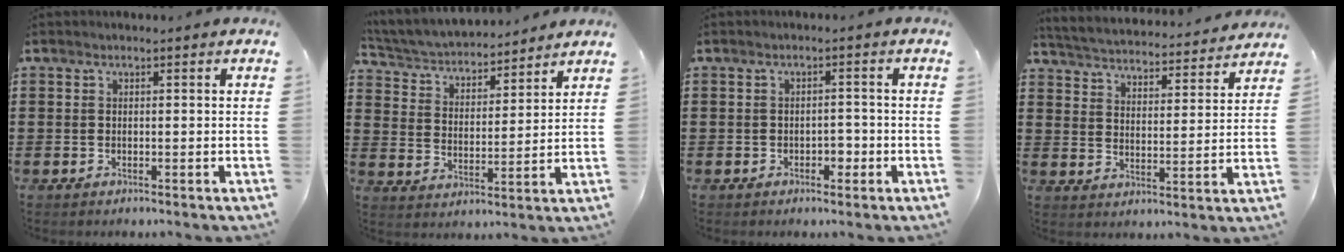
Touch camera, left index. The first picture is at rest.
{"total": 4.2, "force": [4.2, 0.7, 0.4], "torque": [-0.033, -0.030, 0.067]}
{"total": 1.9, "force": [-0.9, 1.1, 1.2], "torque": [-0.027, 0.004, -0.022]}
{"total": 3.7, "force": [3.7, -0.2, 0.0], "torque": [-0.023, -0.034, 0.057]}